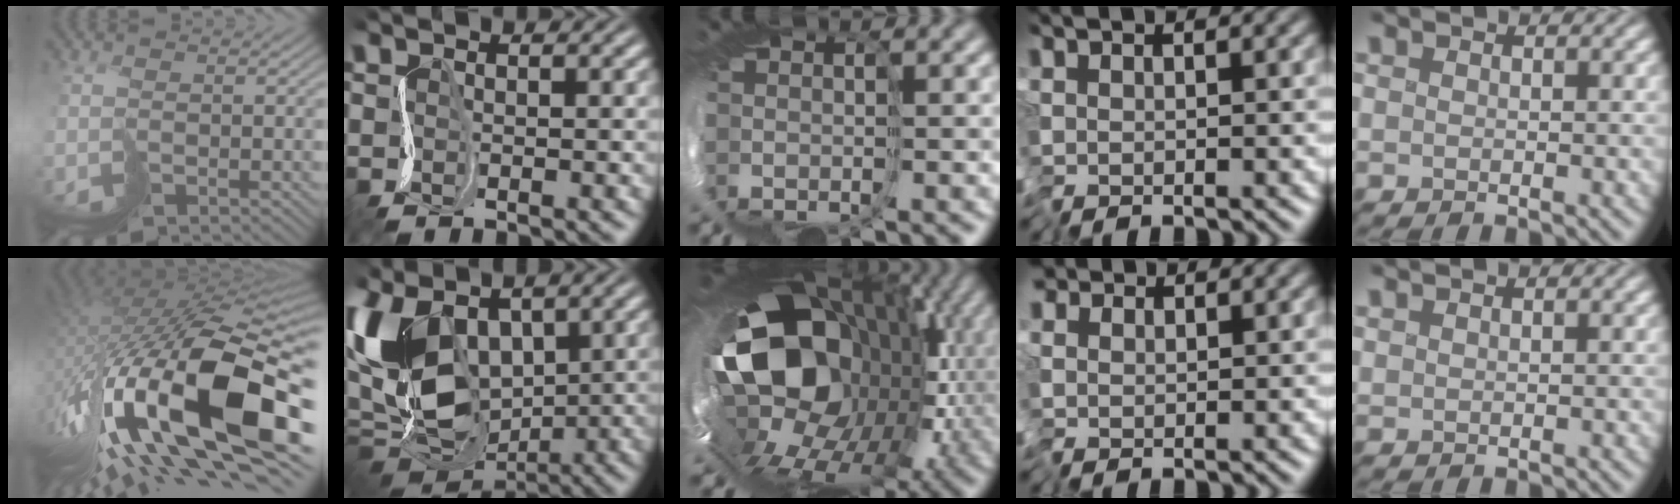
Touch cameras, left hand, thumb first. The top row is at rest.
{"thumb": {"total": 19.4, "force": [-6.0, 7.8, 16.8], "torque": [-0.331, -0.037, -0.087]}, "index": {"total": 13.8, "force": [1.1, 9.2, 10.2], "torque": [-0.234, -0.022, 0.021]}, "middle": {"total": 17.5, "force": [1.2, 12.7, 12.0], "torque": [-0.182, -0.011, -0.039]}, "ring": {"total": 1.8, "force": [0.7, 1.4, 1.0], "torque": [-0.032, 0.005, 0.009]}, "little": {"total": 0.6, "force": [0.6, 0.2, 0.1], "torque": [0.005, -0.004, 0.008]}}